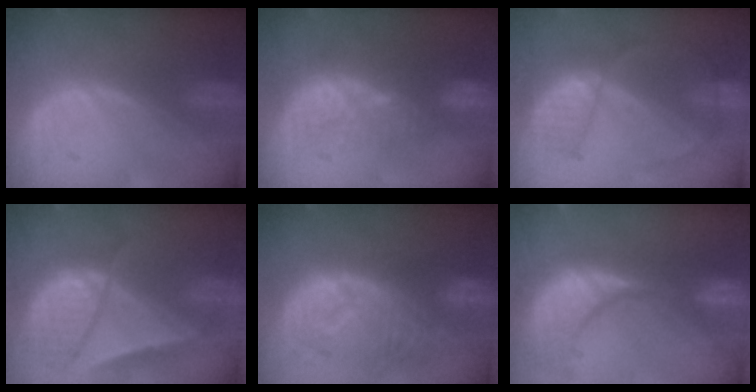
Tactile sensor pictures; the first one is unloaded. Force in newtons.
{"total": 9.3, "press": 8.6, "slide": 3.6}
{"total": 6.3, "press": 5.6, "slide": 2.8}
{"total": 9.4, "press": 8.1, "slide": 4.7}
{"total": 12.0, "press": 10.4, "slide": 6.0}
{"total": 15.4, "press": 12.1, "slide": 9.6}